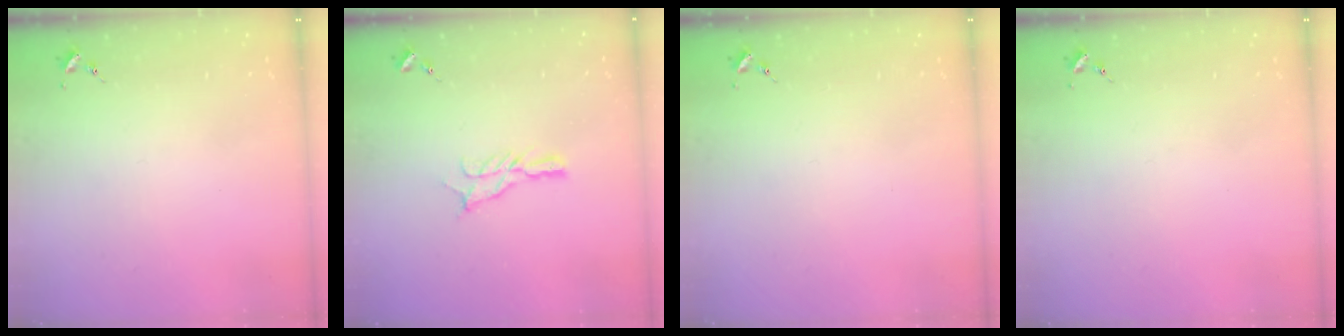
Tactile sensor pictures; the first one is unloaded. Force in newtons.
{"total": 7.2, "press": 7.2, "slide": 0.1}
{"total": 0.0}
{"total": 0.0}